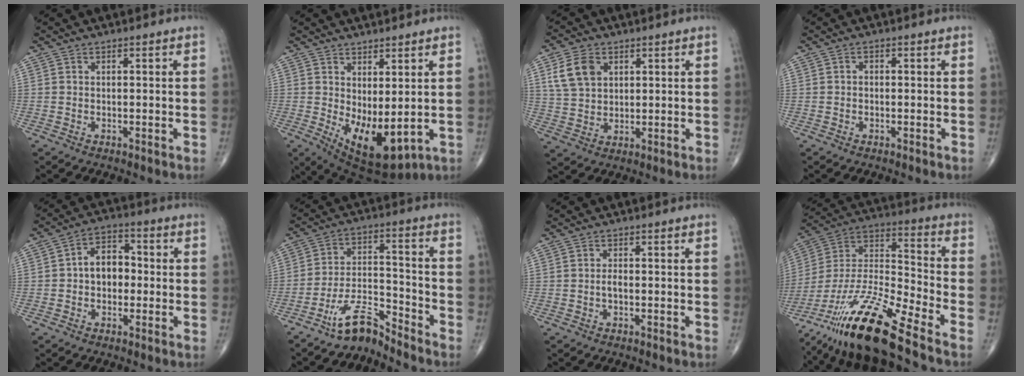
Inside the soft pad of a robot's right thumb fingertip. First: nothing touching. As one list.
[{"total": 10.5, "force": [-0.3, 4.7, 9.3], "torque": [-0.142, -0.021, 0.018]}, {"total": 7.9, "force": [3.1, 5.6, 4.7], "torque": [-0.078, -0.006, 0.064]}, {"total": 0.9, "force": [-0.1, 0.7, 0.6], "torque": [-0.007, 0.002, -0.004]}, {"total": 7.6, "force": [-0.3, 5.5, 5.3], "torque": [-0.062, 0.024, -0.018]}, {"total": 7.6, "force": [-6.9, 1.7, 2.7], "torque": [-0.042, 0.076, -0.135]}, {"total": 1.2, "force": [-0.4, 0.6, 1.0], "torque": [-0.018, 0.001, -0.007]}, {"total": 21.6, "force": [-15.1, 3.3, 15.1], "torque": [-0.319, 0.046, -0.283]}]